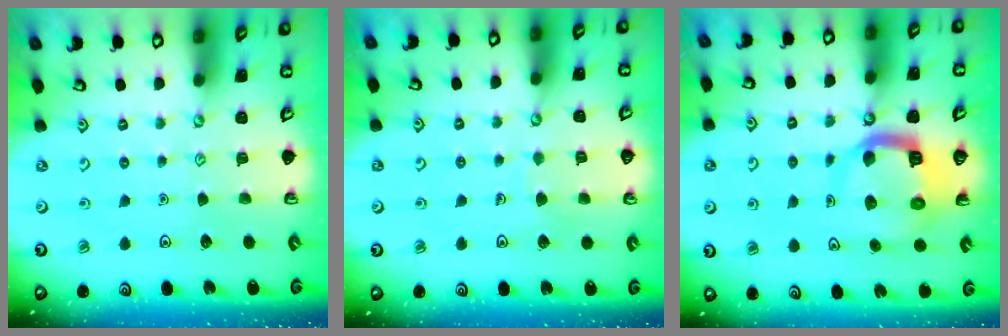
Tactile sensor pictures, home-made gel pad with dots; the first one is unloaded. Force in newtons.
{"total": 3.4, "press": 3.4, "slide": 0.0}
{"total": 9.4, "press": 9.3, "slide": 1.3}